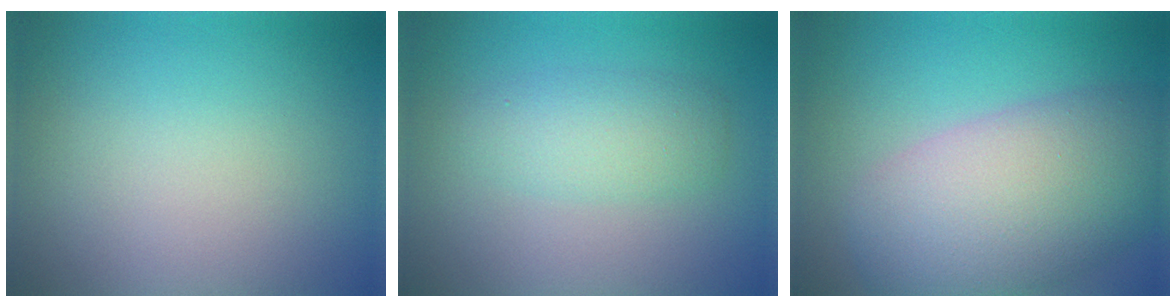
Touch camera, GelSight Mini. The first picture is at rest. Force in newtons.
{"total": 2.9, "press": 2.9, "slide": 0.1}
{"total": 10.1, "press": 10.0, "slide": 0.4}